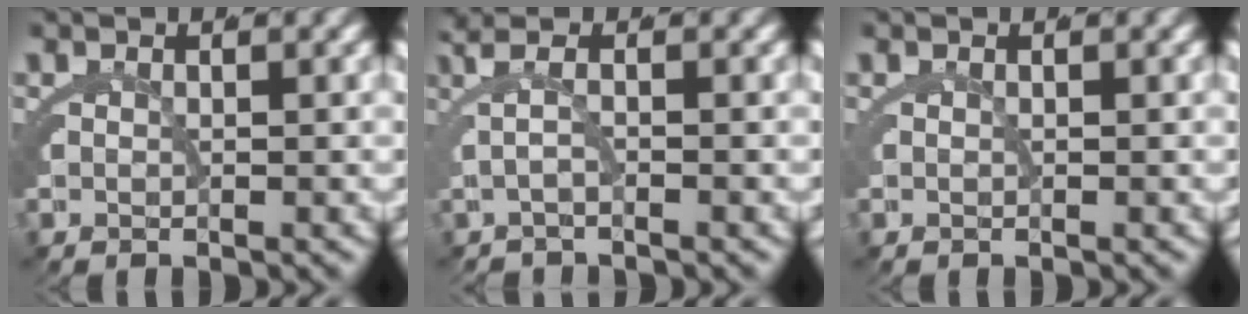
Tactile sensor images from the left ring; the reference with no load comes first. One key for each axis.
{"total": 1.9, "fx": 0.1, "fy": -0.4, "fz": 1.9, "tx": -0.050, "ty": 0.004, "tz": 0.003}
{"total": 0.0}